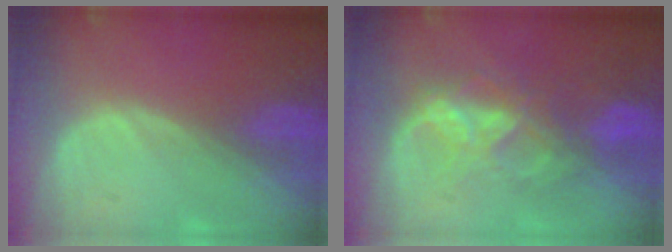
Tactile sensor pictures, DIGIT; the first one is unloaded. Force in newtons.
{"total": 7.9, "press": 7.2, "slide": 3.3}